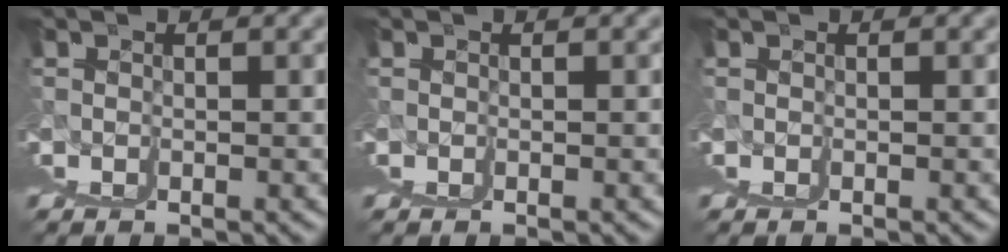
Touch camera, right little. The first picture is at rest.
{"total": 0.0}
{"total": 0.0}